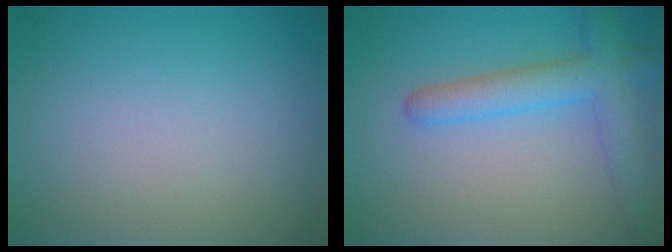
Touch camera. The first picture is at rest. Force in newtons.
{"total": 4.2, "press": 4.2, "slide": 0.2}